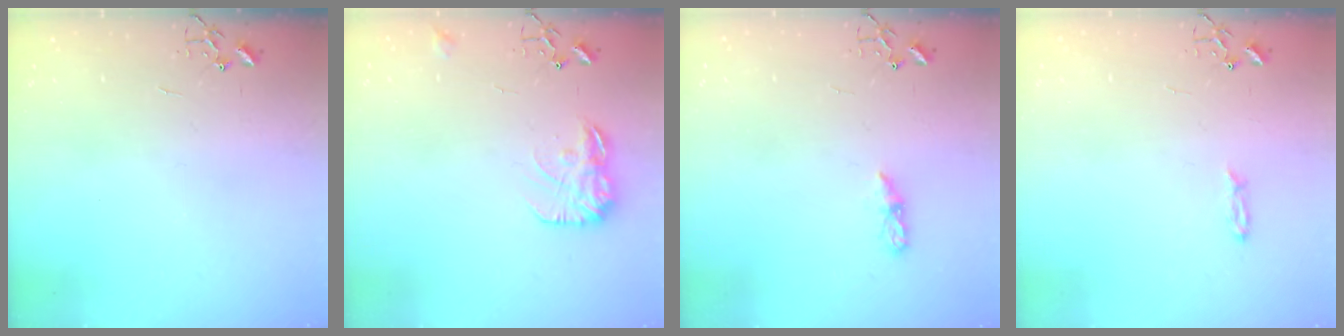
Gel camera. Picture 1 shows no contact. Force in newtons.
{"total": 11.7, "press": 11.7, "slide": 0.4}
{"total": 5.0, "press": 4.9, "slide": 0.5}
{"total": 3.2, "press": 3.1, "slide": 0.3}